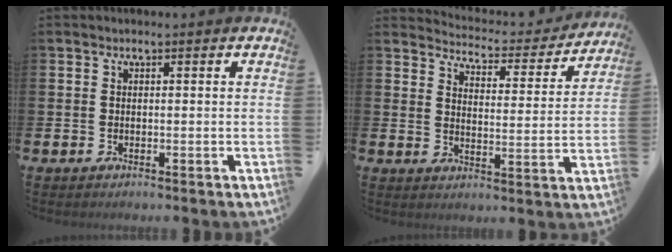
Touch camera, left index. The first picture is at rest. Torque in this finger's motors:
{"motor_torque": [1.10, -1.04, 0.11, -0.02]}